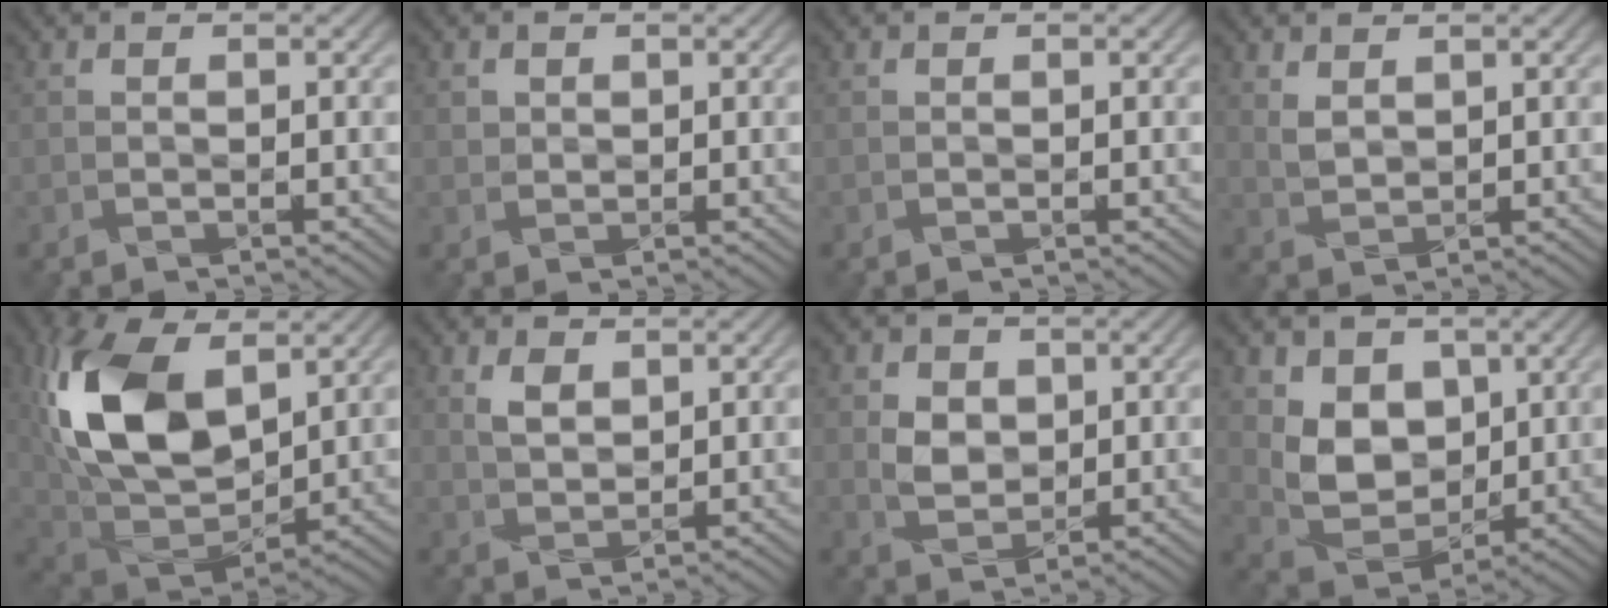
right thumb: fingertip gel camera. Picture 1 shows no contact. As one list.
[{"total": 1.0, "force": [0.8, 0.5, -0.4], "torque": [0.005, -0.006, 0.020]}, {"total": 0.0}, {"total": 1.7, "force": [1.4, 0.7, 0.5], "torque": [-0.021, -0.006, 0.037]}, {"total": 15.4, "force": [4.6, 9.3, 11.4], "torque": [-0.268, 0.003, 0.096]}, {"total": 2.3, "force": [1.5, 1.3, 1.2], "torque": [-0.033, -0.006, 0.037]}, {"total": 3.2, "force": [0.9, 2.7, 1.5], "torque": [-0.035, -0.005, 0.019]}, {"total": 6.7, "force": [2.4, 5.3, 3.3], "torque": [-0.083, -0.019, 0.046]}]